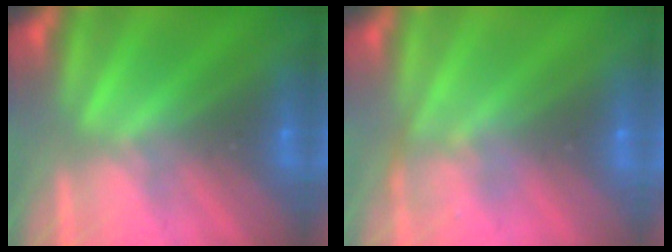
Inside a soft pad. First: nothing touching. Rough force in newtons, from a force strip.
{"total": 2.2}